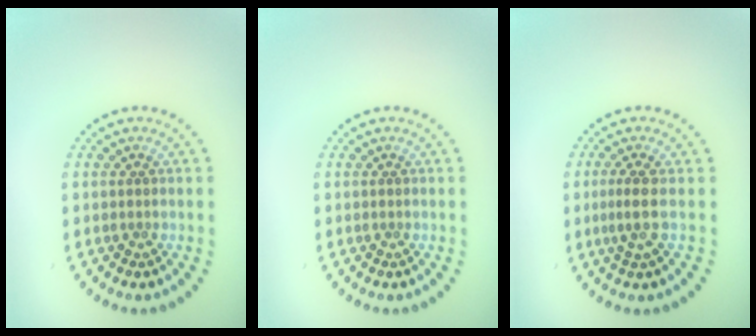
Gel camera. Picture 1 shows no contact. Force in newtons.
{"total": 0.0}
{"total": 2.1, "press": 1.6, "slide": 1.3}